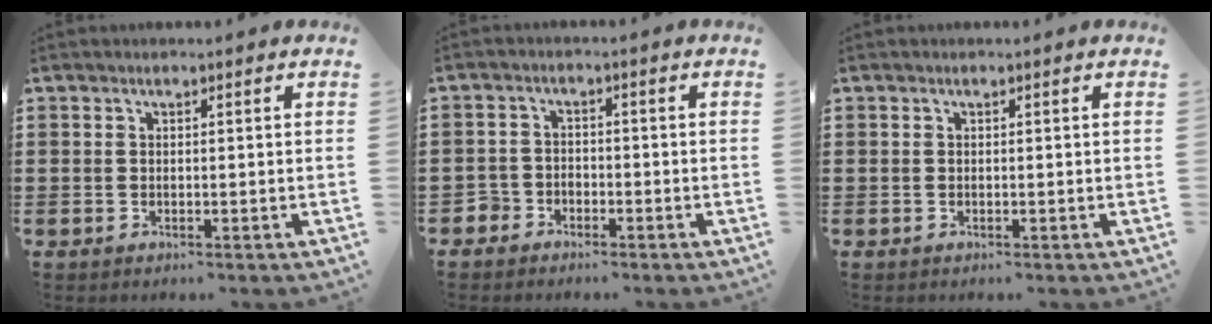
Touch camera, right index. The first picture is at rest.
{"total": 2.6, "force": [-2.1, 1.5, 0.0], "torque": [-0.008, 0.004, -0.048]}
{"total": 0.0}